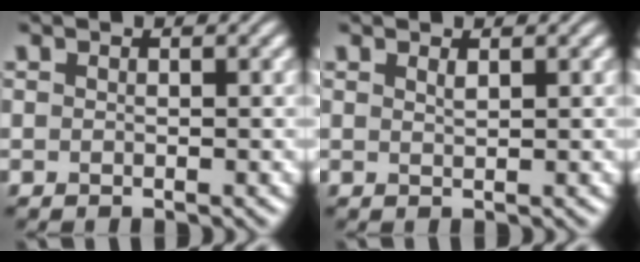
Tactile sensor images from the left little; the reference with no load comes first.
{"total": 0.7, "force": [0.6, 0.1, 0.4], "torque": [-0.006, 0.000, 0.011]}